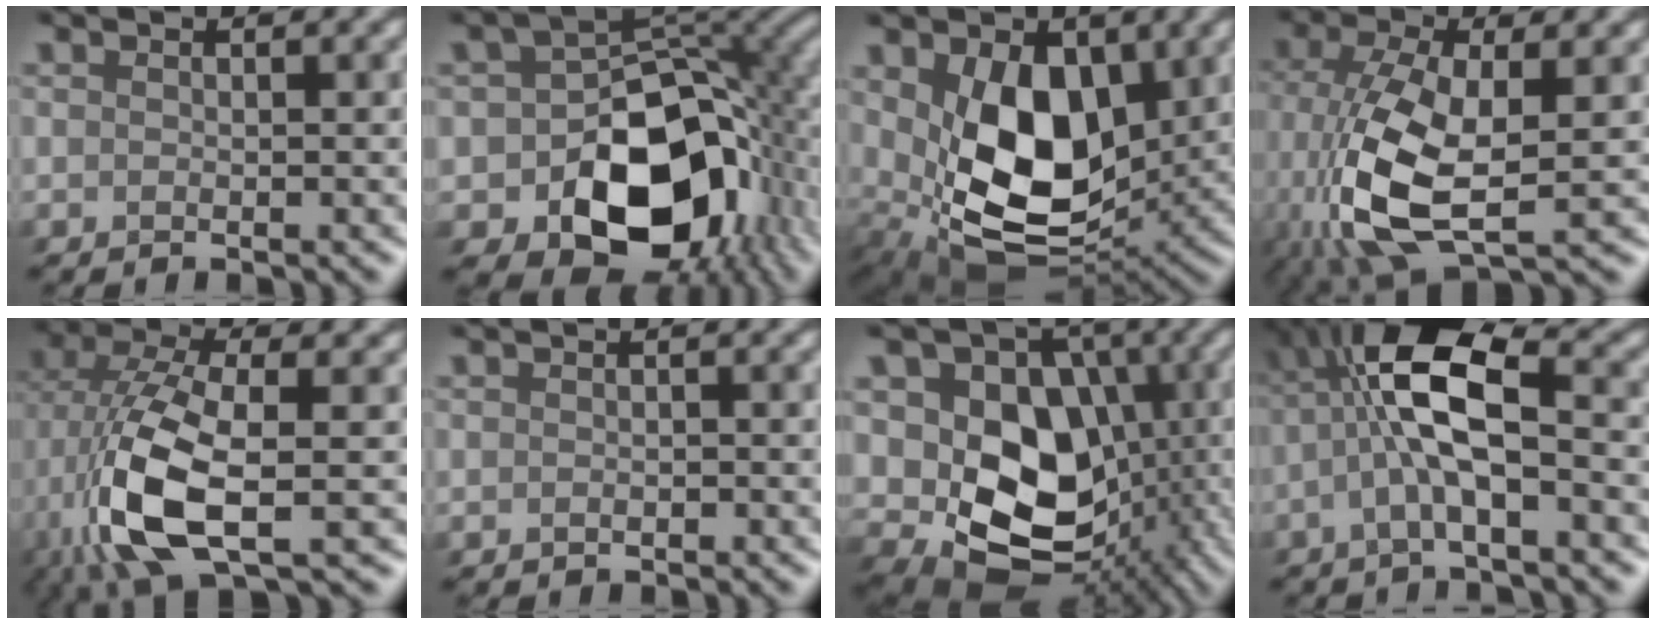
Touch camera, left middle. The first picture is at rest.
{"total": 13.8, "force": [-4.5, 8.9, 9.5], "torque": [-0.128, -0.015, -0.073]}
{"total": 9.2, "force": [1.1, 5.7, 7.1], "torque": [-0.142, -0.024, 0.030]}
{"total": 9.8, "force": [-1.5, 4.4, 8.6], "torque": [-0.208, -0.012, -0.031]}
{"total": 9.4, "force": [-1.6, 3.9, 8.4], "torque": [-0.202, -0.004, -0.037]}
{"total": 0.0}
{"total": 12.2, "force": [-0.7, 9.6, 7.6], "torque": [-0.124, -0.020, -0.013]}
{"total": 7.3, "force": [-0.5, 2.3, 6.9], "torque": [-0.146, 0.023, -0.017]}